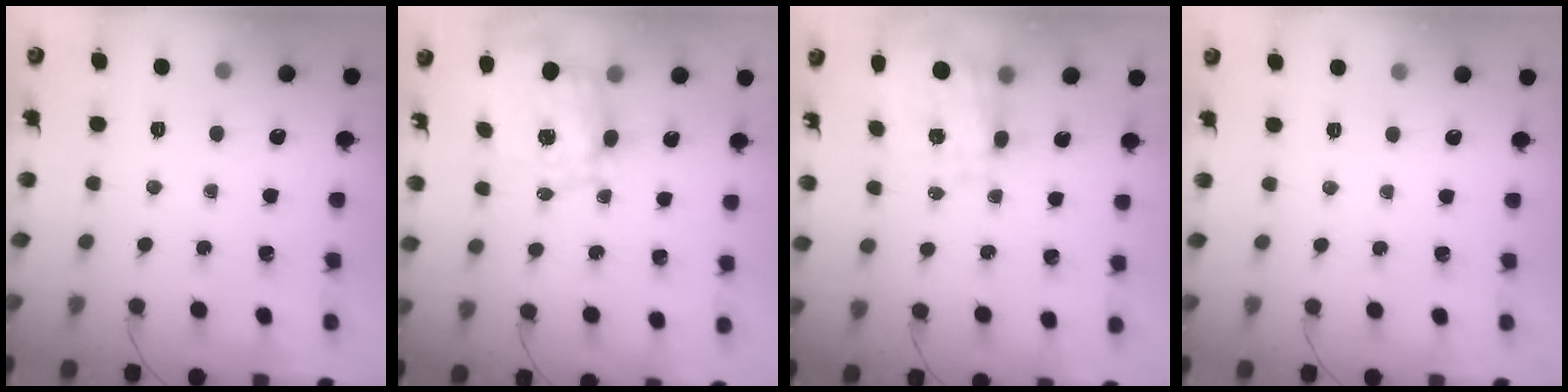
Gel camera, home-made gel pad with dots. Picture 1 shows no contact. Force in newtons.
{"total": 10.0, "press": 9.9, "slide": 1.3}
{"total": 6.1, "press": 6.0, "slide": 1.2}
{"total": 2.5, "press": 2.4, "slide": 0.5}